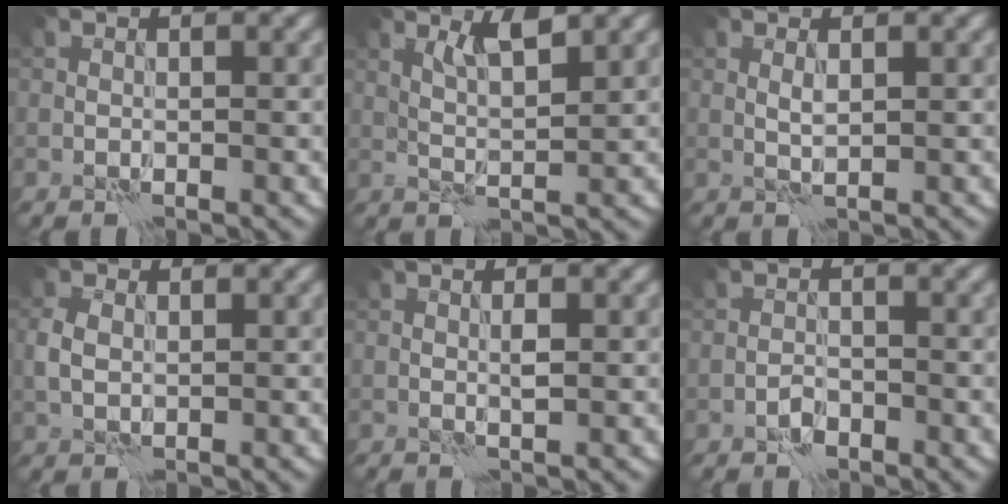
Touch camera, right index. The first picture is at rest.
{"total": 2.7, "force": [1.9, 0.2, 1.9], "torque": [-0.037, -0.003, 0.037]}
{"total": 0.9, "force": [0.3, 0.2, 0.8], "torque": [-0.020, 0.000, 0.006]}
{"total": 2.1, "force": [0.6, 1.5, 1.4], "torque": [-0.035, 0.002, 0.011]}
{"total": 0.8, "force": [0.0, 0.1, 0.8], "torque": [-0.016, 0.001, 0.001]}
{"total": 1.5, "force": [-1.0, 0.8, 0.7], "torque": [-0.010, 0.005, -0.021]}